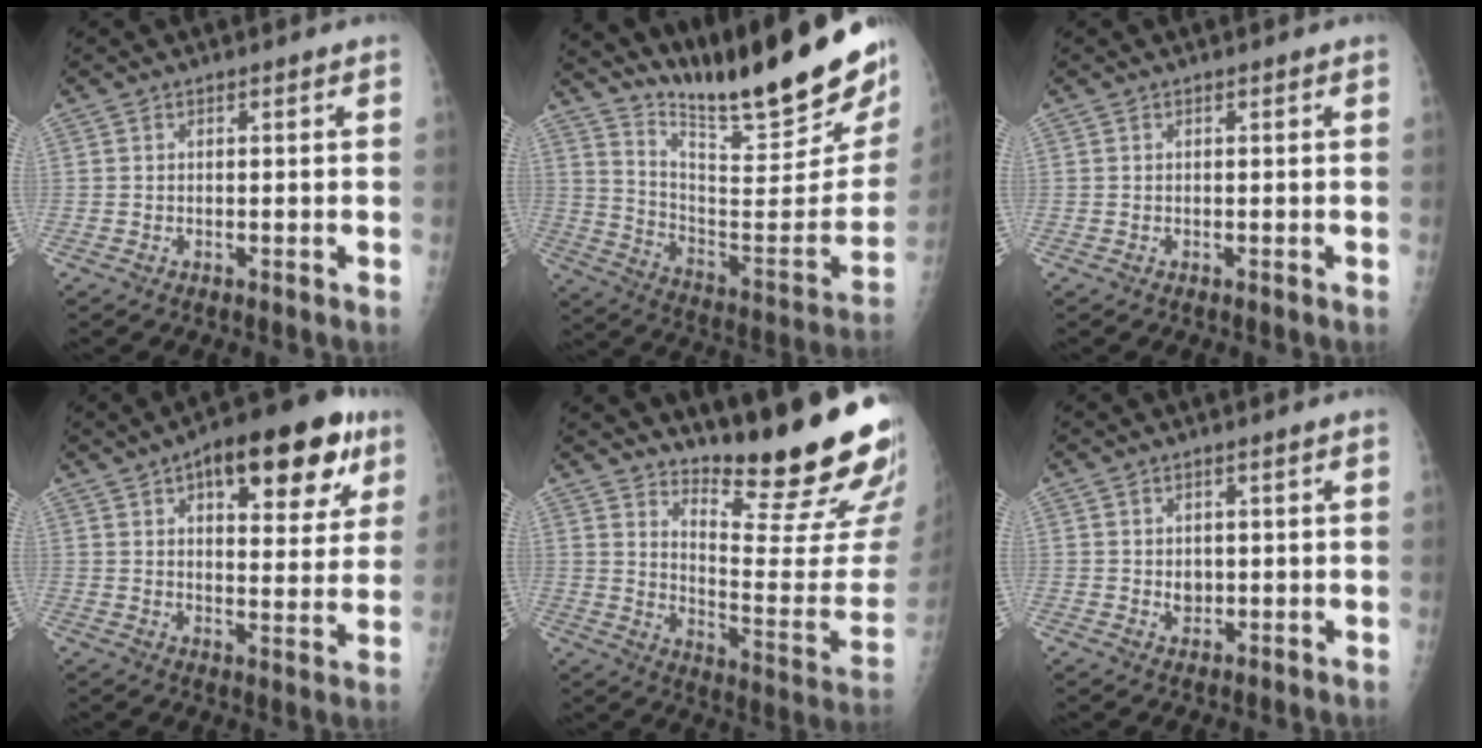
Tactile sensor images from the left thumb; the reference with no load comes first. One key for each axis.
{"total": 27.8, "fx": 22.7, "fy": 3.2, "fz": 15.8, "tx": -0.220, "ty": -0.157, "tz": 0.344}
{"total": 0.0}
{"total": 20.1, "fx": 9.8, "fy": 8.6, "fz": 15.4, "tx": -0.172, "ty": -0.012, "tz": 0.135}
{"total": 22.0, "fx": 17.0, "fy": 3.0, "fz": 13.6, "tx": -0.175, "ty": -0.151, "tz": 0.247}
{"total": 2.1, "fx": 0.3, "fy": 1.6, "fz": 1.4, "tx": -0.011, "ty": -0.004, "tz": 0.010}